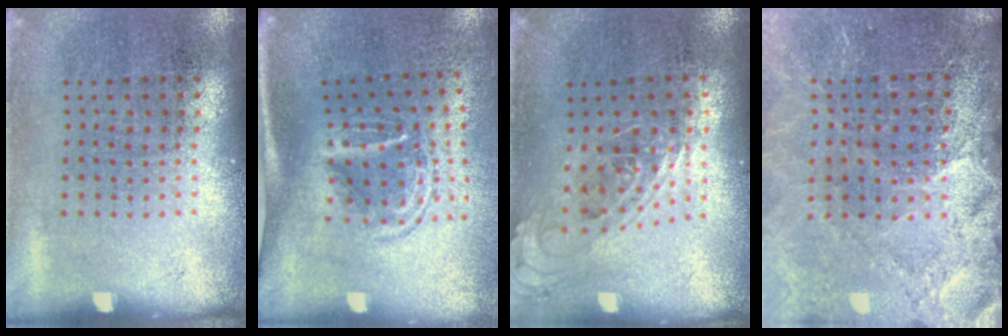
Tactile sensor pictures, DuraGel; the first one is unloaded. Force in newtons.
{"total": 1.8, "press": 1.2, "slide": 1.3}
{"total": 0.8, "press": 0.8, "slide": 0.3}
{"total": 3.5, "press": 3.1, "slide": 1.5}